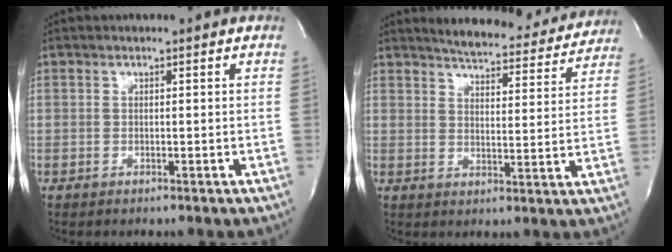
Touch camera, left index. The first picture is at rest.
{"total": 16.1, "force": [15.2, 3.2, 4.0], "torque": [-0.039, -0.027, 0.180]}